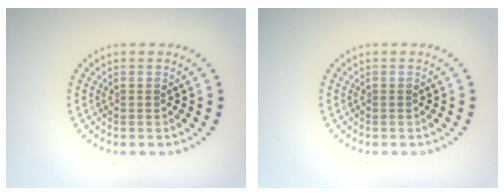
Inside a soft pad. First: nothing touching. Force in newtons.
{"total": 0.0}